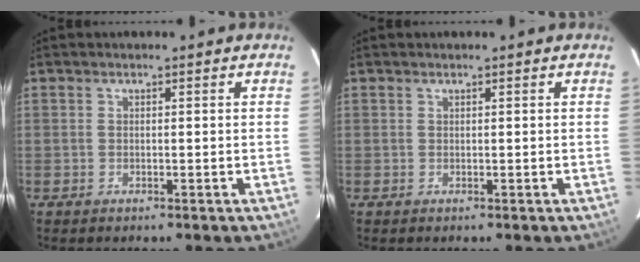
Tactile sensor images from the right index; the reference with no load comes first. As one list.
[{"total": 0.0}]